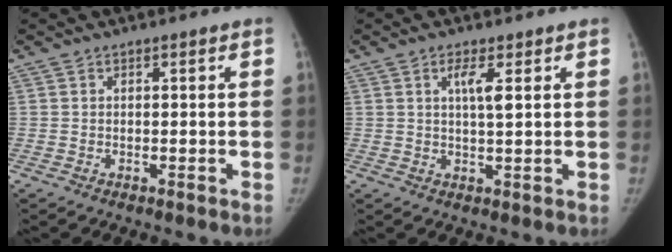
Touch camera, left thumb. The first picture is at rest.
{"total": 3.8, "force": [1.6, 0.8, 3.3], "torque": [-0.055, -0.009, 0.028]}